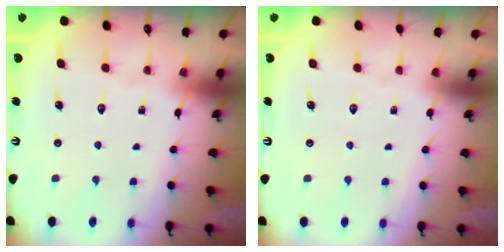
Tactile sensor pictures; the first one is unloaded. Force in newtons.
{"total": 0.0}